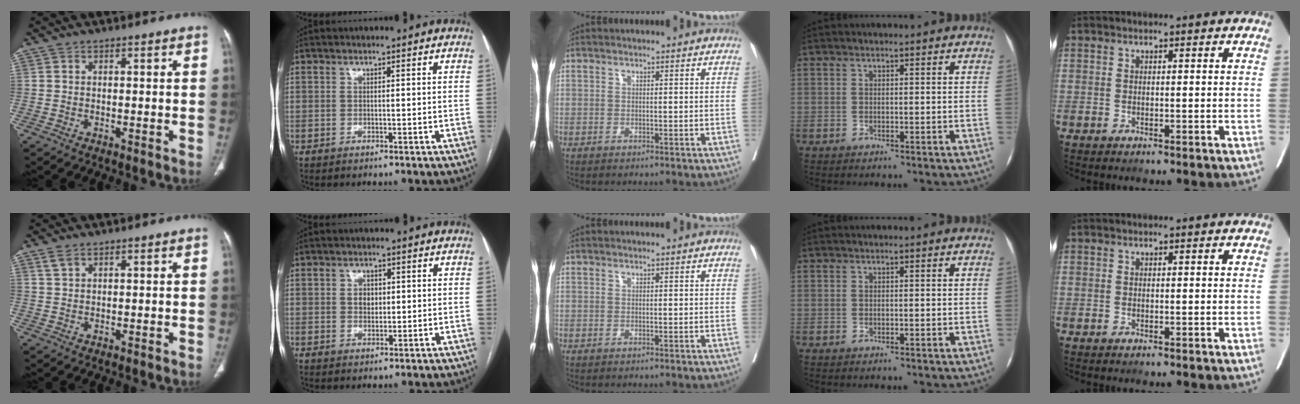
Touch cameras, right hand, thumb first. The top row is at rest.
{"thumb": {"total": 1.7, "force": [1.2, 0.7, 0.9], "torque": [-0.021, 0.005, 0.030]}, "index": {"total": 2.2, "force": [0.4, 1.7, 1.3], "torque": [-0.020, 0.001, 0.007]}}